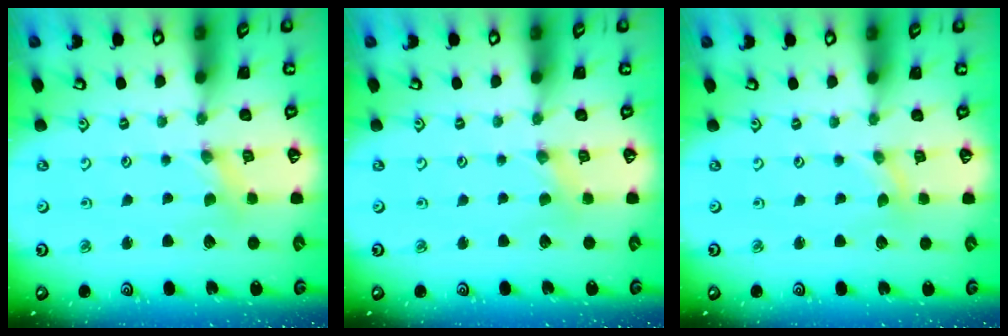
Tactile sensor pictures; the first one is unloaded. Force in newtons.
{"total": 1.4, "press": 1.3, "slide": 0.2}
{"total": 0.0}